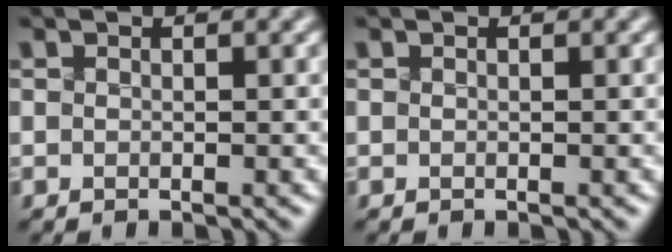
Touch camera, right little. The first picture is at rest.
{"total": 0.0}